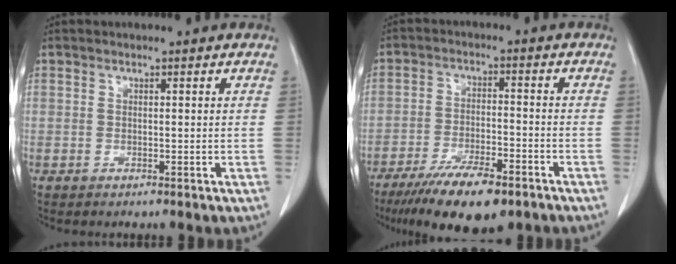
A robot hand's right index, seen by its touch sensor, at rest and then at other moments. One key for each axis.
{"total": 12.3, "fx": -8.7, "fy": 3.2, "fz": 8.1, "tx": -0.132, "ty": -0.020, "tz": -0.142}